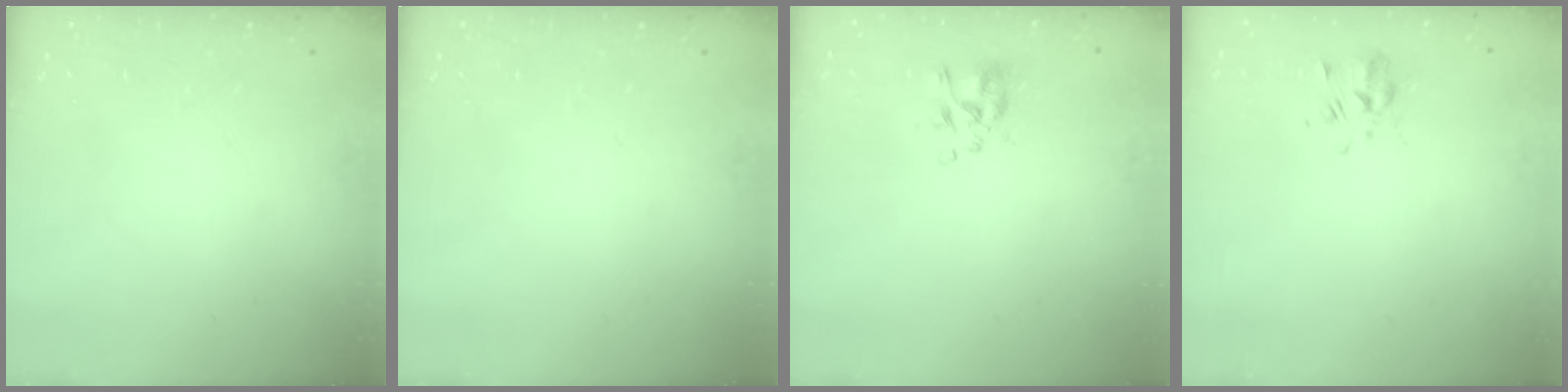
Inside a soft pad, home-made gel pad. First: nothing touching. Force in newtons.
{"total": 0.0}
{"total": 2.2, "press": 2.1, "slide": 0.8}
{"total": 2.0, "press": 1.7, "slide": 0.9}